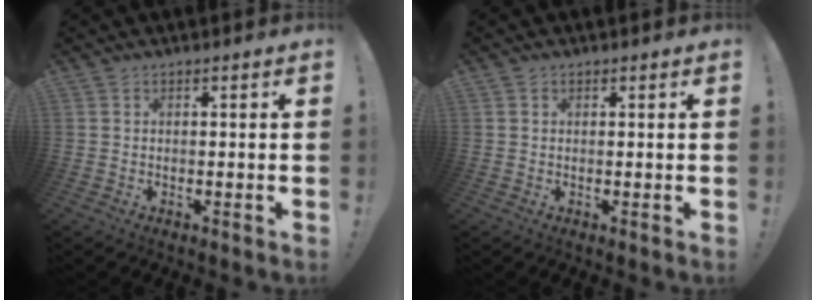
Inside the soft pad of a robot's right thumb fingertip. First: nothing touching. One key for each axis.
{"total": 0.5, "fx": 0.3, "fy": 0.5, "fz": 0.0, "tx": 0.006, "ty": -0.001, "tz": 0.003}